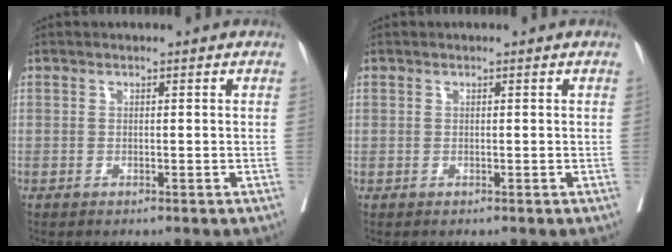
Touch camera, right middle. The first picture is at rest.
{"total": 0.0}